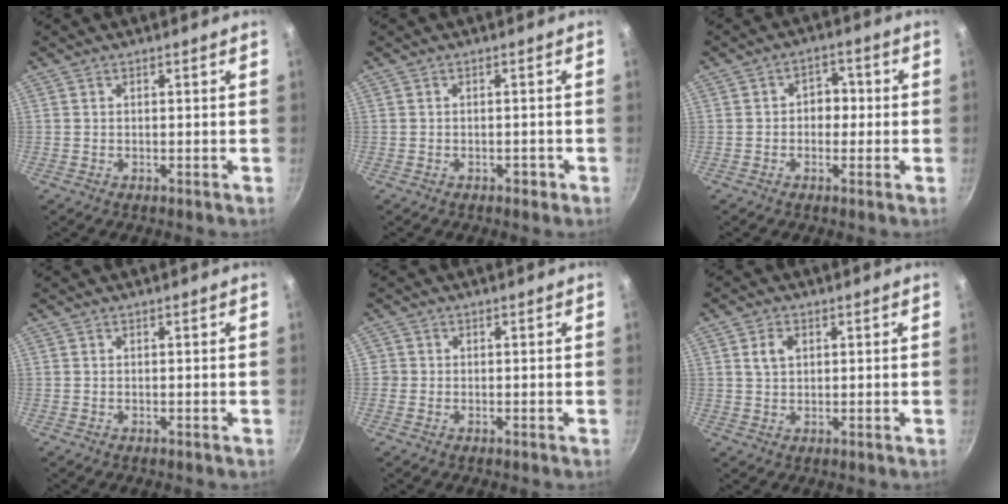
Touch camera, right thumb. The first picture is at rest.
{"total": 1.3, "force": [-0.8, 0.8, 0.6], "torque": [-0.004, 0.006, -0.013]}
{"total": 4.4, "force": [-0.2, 3.3, 2.8], "torque": [-0.010, 0.014, -0.012]}
{"total": 0.0}
{"total": 1.3, "force": [-0.2, 1.3, 0.0], "torque": [0.007, 0.006, -0.005]}
{"total": 3.5, "force": [1.2, 2.4, 2.3], "torque": [-0.038, -0.001, 0.024]}